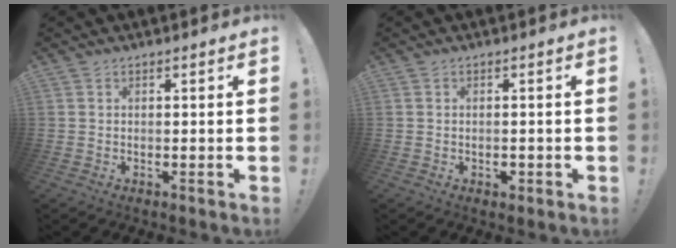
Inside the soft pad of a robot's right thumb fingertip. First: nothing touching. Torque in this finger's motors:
{"motor_torque": [0.72, -0.04, 0.14, -0.27, -0.01]}